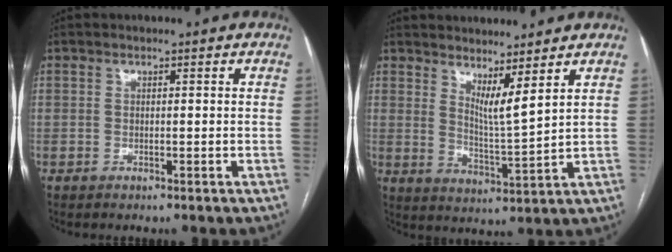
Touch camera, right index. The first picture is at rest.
{"total": 5.0, "force": [3.5, -0.4, 3.6], "torque": [-0.067, -0.027, 0.069]}